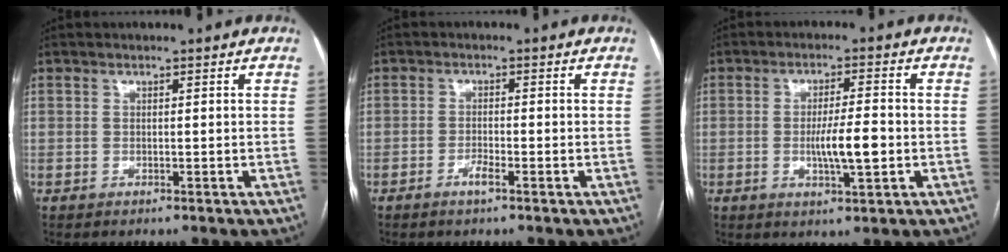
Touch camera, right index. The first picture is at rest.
{"total": 1.8, "force": [-1.2, 0.1, 1.3], "torque": [-0.026, 0.001, -0.028]}
{"total": 6.5, "force": [-1.2, 0.9, 6.3], "torque": [-0.113, -0.007, -0.019]}